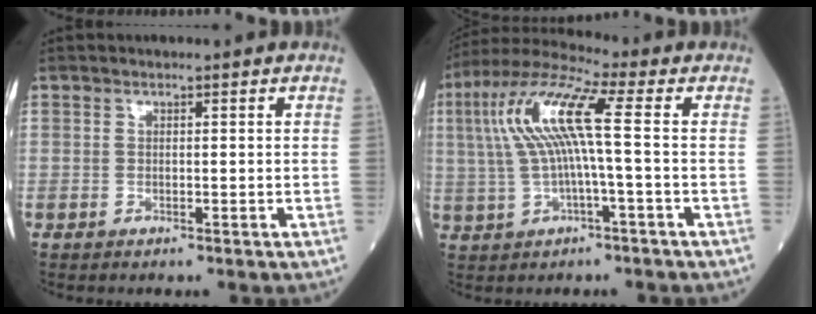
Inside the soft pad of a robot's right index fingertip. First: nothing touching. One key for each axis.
{"total": 11.1, "fx": 1.1, "fy": 1.0, "fz": 11.0, "tx": -0.231, "ty": 0.033, "tz": 0.017}